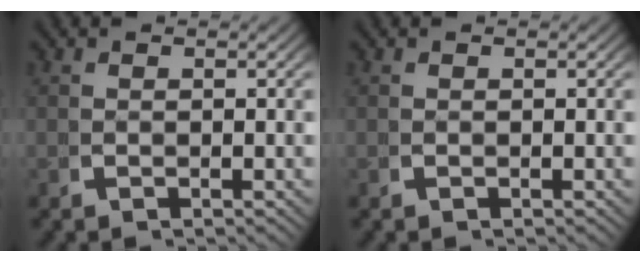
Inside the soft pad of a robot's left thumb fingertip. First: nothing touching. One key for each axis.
{"total": 0.0}